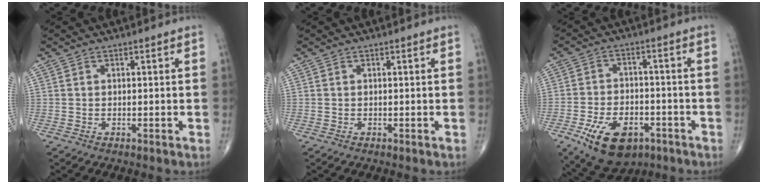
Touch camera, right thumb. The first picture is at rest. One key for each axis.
{"total": 0.0}
{"total": 13.6, "fx": -6.5, "fy": 8.0, "fz": 8.8, "tx": -0.137, "ty": 0.022, "tz": -0.098}